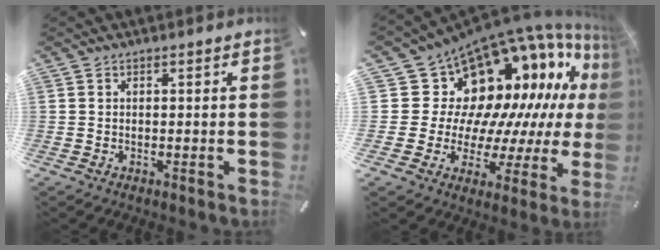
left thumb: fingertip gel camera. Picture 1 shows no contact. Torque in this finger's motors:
{"motor_torque": [2.21, 2.22, 1.51, -1.26, 0.33]}